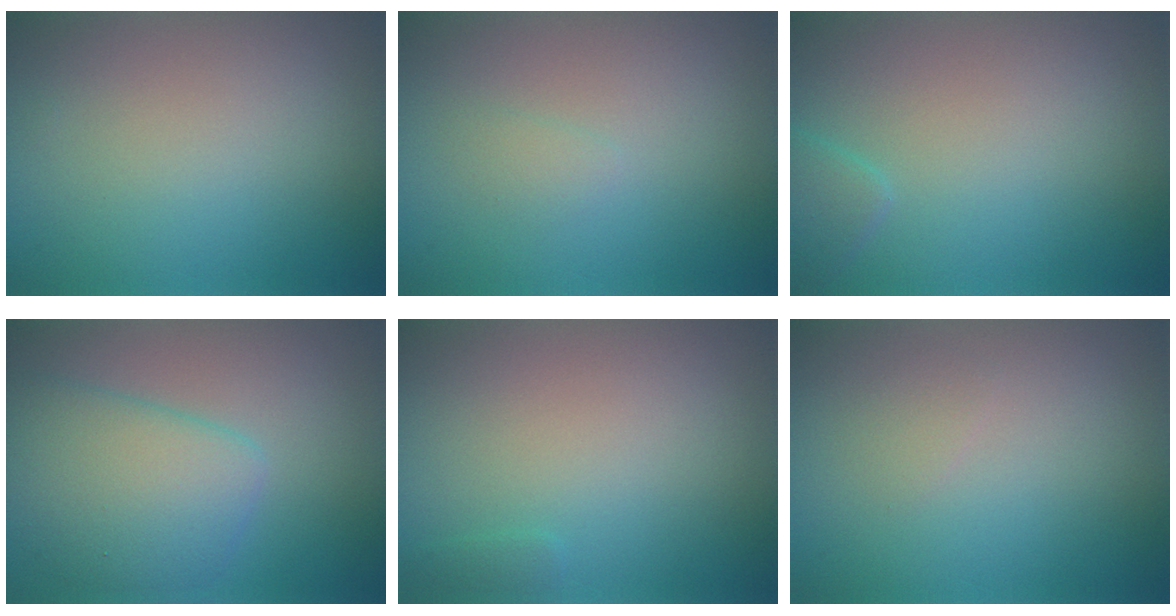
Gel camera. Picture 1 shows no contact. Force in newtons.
{"total": 0.7, "press": 0.7, "slide": 0.0}
{"total": 1.4, "press": 1.4, "slide": 0.1}
{"total": 5.5, "press": 5.4, "slide": 0.2}
{"total": 0.5, "press": 0.5, "slide": 0.1}
{"total": 0.8, "press": 0.8, "slide": 0.0}